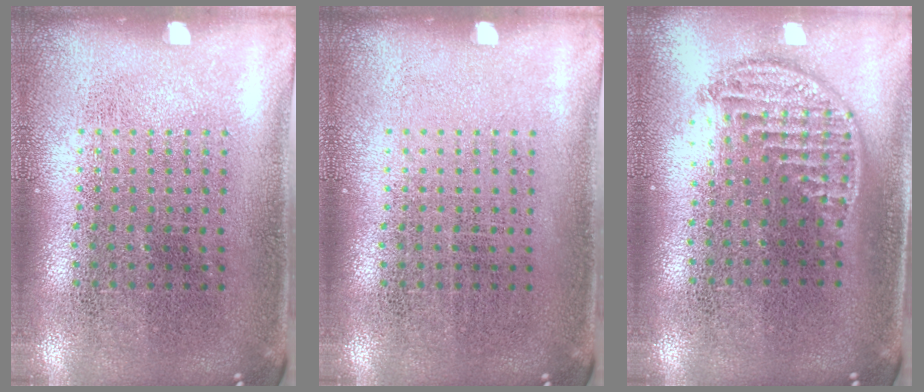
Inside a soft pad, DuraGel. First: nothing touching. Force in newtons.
{"total": 0.0}
{"total": 1.3, "press": 1.1, "slide": 0.6}